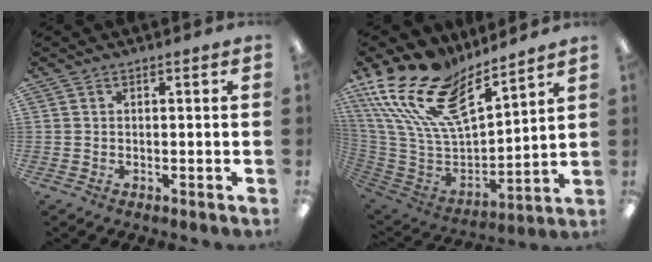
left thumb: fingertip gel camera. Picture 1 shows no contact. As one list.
[{"total": 22.1, "force": [13.9, 10.8, 13.2], "torque": [-0.251, -0.092, 0.252]}]